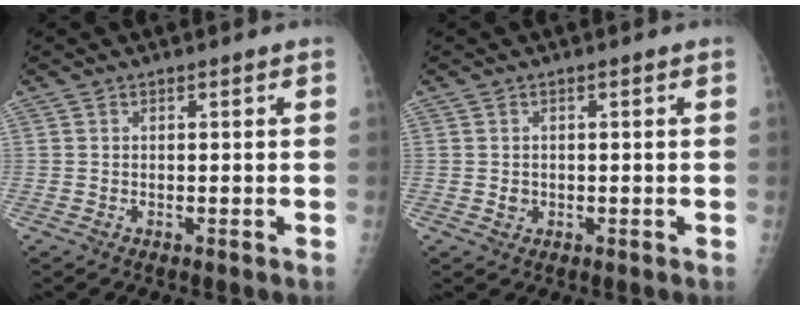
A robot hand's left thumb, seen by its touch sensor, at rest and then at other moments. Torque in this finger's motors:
{"motor_torque": [-0.13, -0.03, 0.04, -0.04, 0.00]}